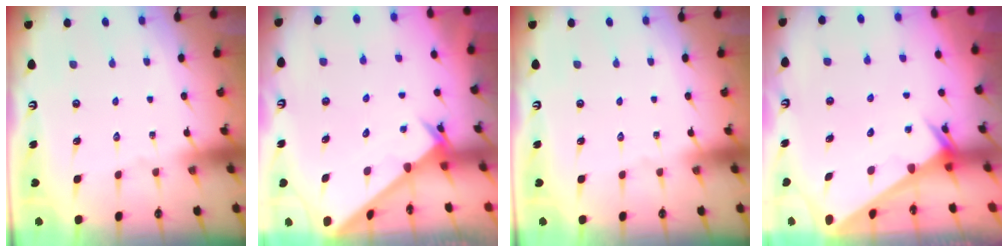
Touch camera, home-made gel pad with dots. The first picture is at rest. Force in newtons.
{"total": 2.4, "press": 2.4, "slide": 0.2}
{"total": 0.0}
{"total": 2.5, "press": 2.5, "slide": 0.1}